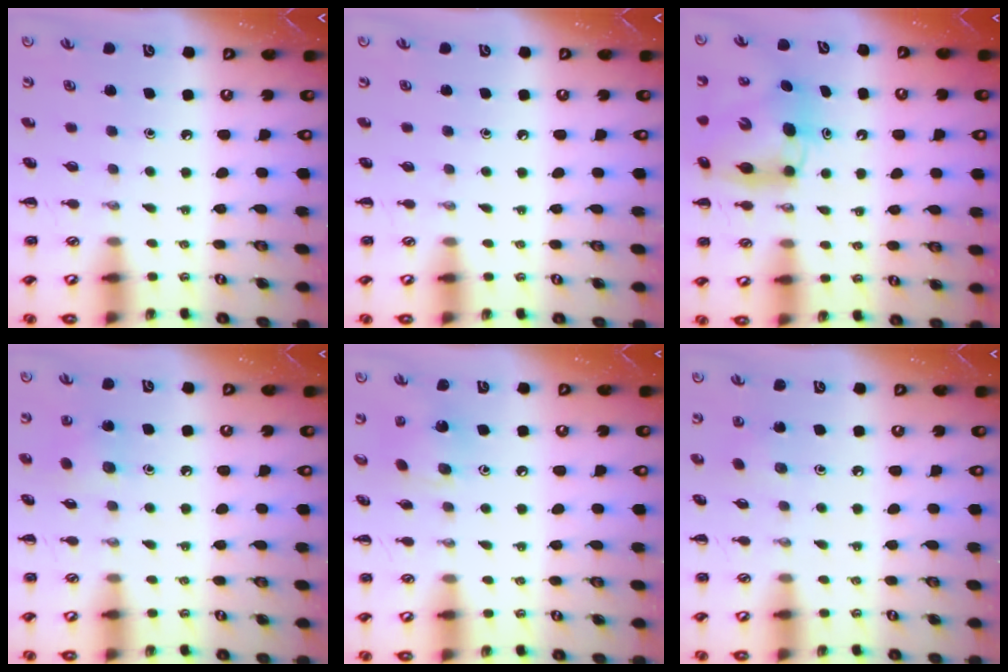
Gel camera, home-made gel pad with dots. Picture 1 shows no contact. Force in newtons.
{"total": 0.0}
{"total": 7.3, "press": 7.0, "slide": 2.1}
{"total": 6.4, "press": 6.3, "slide": 1.3}
{"total": 3.8, "press": 3.7, "slide": 0.7}
{"total": 2.6, "press": 2.5, "slide": 0.8}